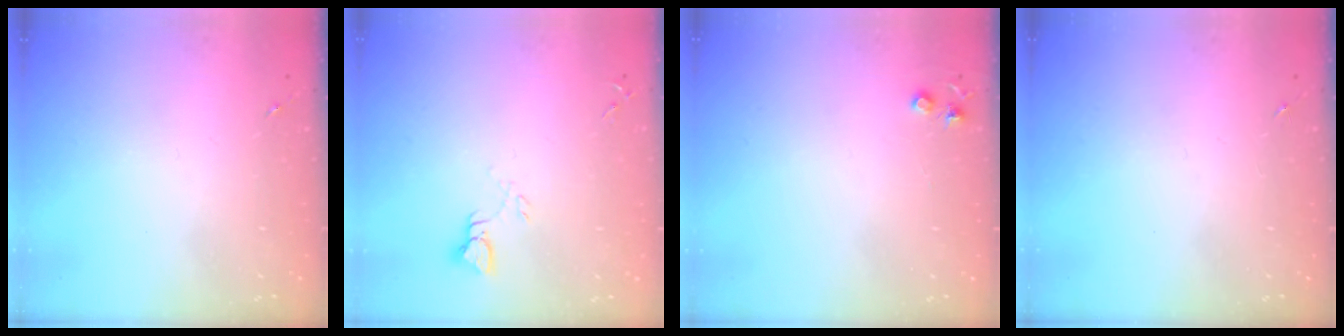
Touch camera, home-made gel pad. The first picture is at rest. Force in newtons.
{"total": 3.3, "press": 3.3, "slide": 0.3}
{"total": 4.2, "press": 4.1, "slide": 0.7}
{"total": 0.0}